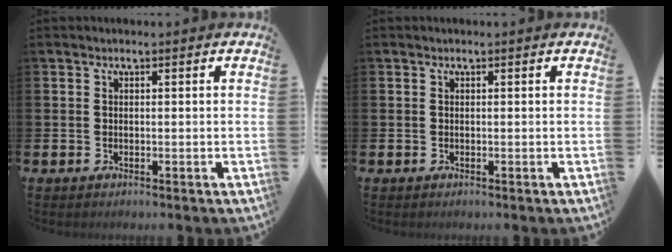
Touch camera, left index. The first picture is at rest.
{"total": 0.0}